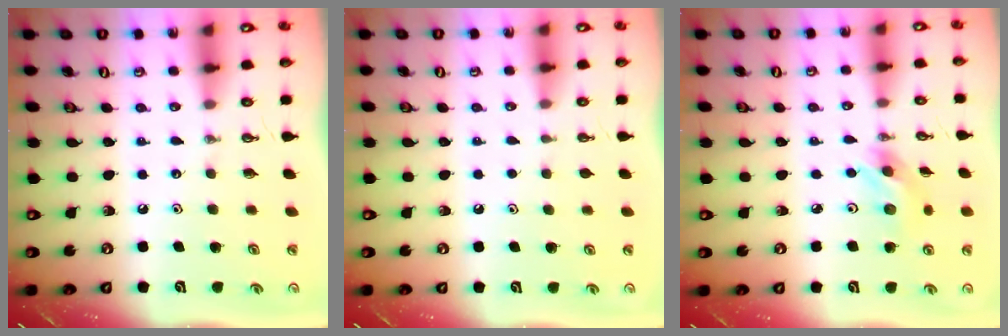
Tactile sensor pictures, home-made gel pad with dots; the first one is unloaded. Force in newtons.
{"total": 1.2, "press": 0.5, "slide": 1.0}
{"total": 7.5, "press": 7.5, "slide": 0.7}